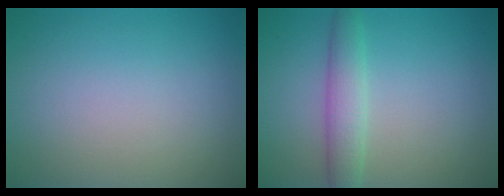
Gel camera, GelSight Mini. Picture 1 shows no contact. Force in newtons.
{"total": 2.9, "press": 2.9, "slide": 0.2}